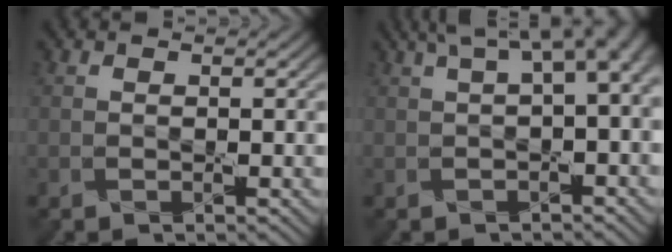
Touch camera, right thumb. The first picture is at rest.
{"total": 7.3, "force": [2.2, 2.2, 6.6], "torque": [-0.091, 0.028, 0.042]}